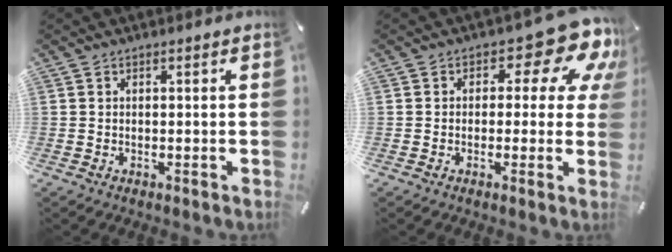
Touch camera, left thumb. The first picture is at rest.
{"total": 12.7, "force": [5.4, 6.2, 9.7], "torque": [-0.122, -0.033, 0.091]}